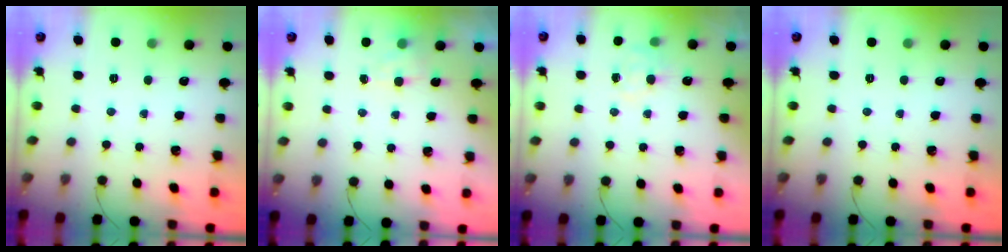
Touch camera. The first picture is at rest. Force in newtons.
{"total": 4.1, "press": 4.0, "slide": 1.2}
{"total": 5.2, "press": 5.1, "slide": 1.2}
{"total": 0.0}